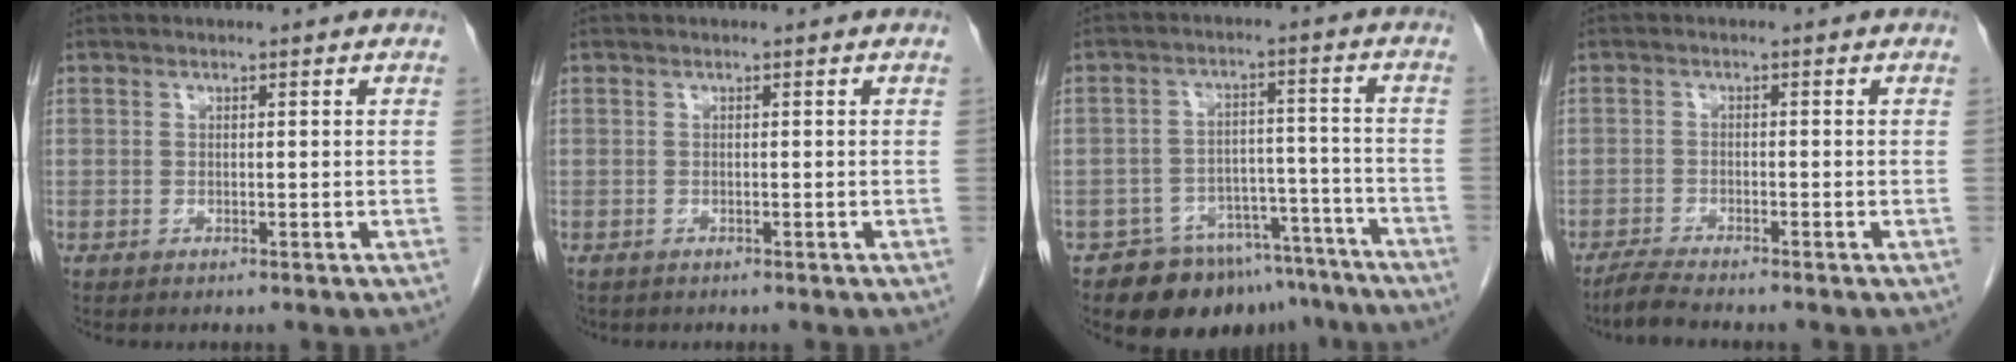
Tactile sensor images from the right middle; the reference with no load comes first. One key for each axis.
{"total": 1.2, "fx": -0.8, "fy": 0.8, "fz": 0.3, "tx": -0.012, "ty": 0.001, "tz": -0.010}
{"total": 13.3, "fx": -10.8, "fy": 6.9, "fz": 3.7, "tx": -0.037, "ty": 0.034, "tz": -0.145}
{"total": 3.0, "fx": -2.8, "fy": -0.5, "fz": 1.1, "tx": -0.034, "ty": -0.015, "tz": -0.055}